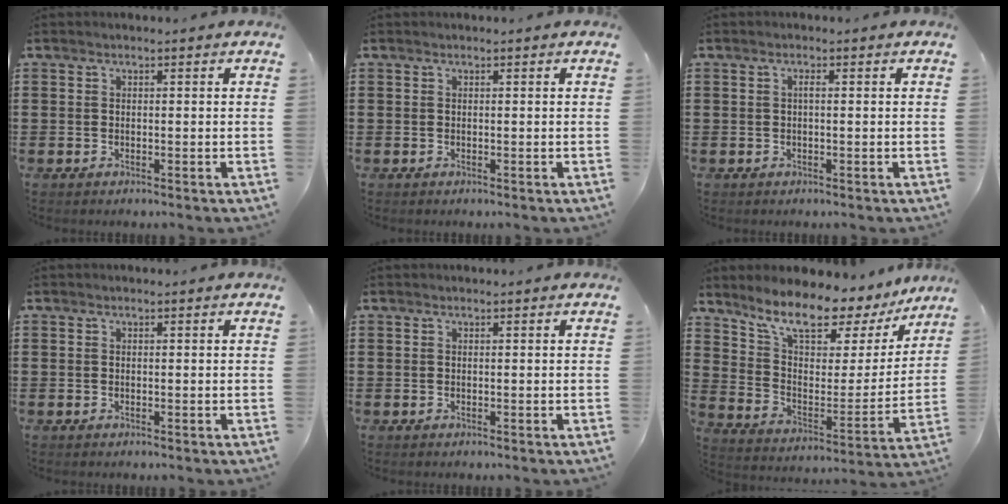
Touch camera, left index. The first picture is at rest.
{"total": 0.0}
{"total": 0.9, "force": [-0.1, 0.2, 0.9], "torque": [-0.018, -0.001, -0.001]}
{"total": 0.0}
{"total": 0.0}
{"total": 10.0, "force": [8.5, 2.6, 4.5], "torque": [-0.107, -0.062, 0.141]}